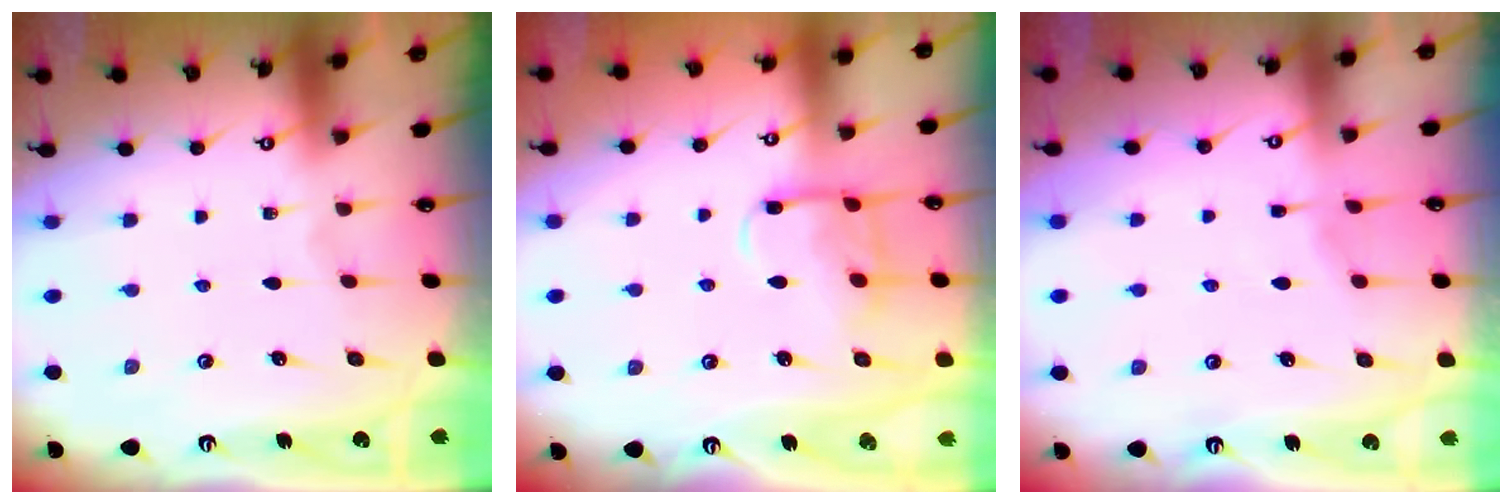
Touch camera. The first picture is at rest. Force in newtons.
{"total": 10.7, "press": 10.6, "slide": 1.2}
{"total": 2.1, "press": 2.1, "slide": 0.4}